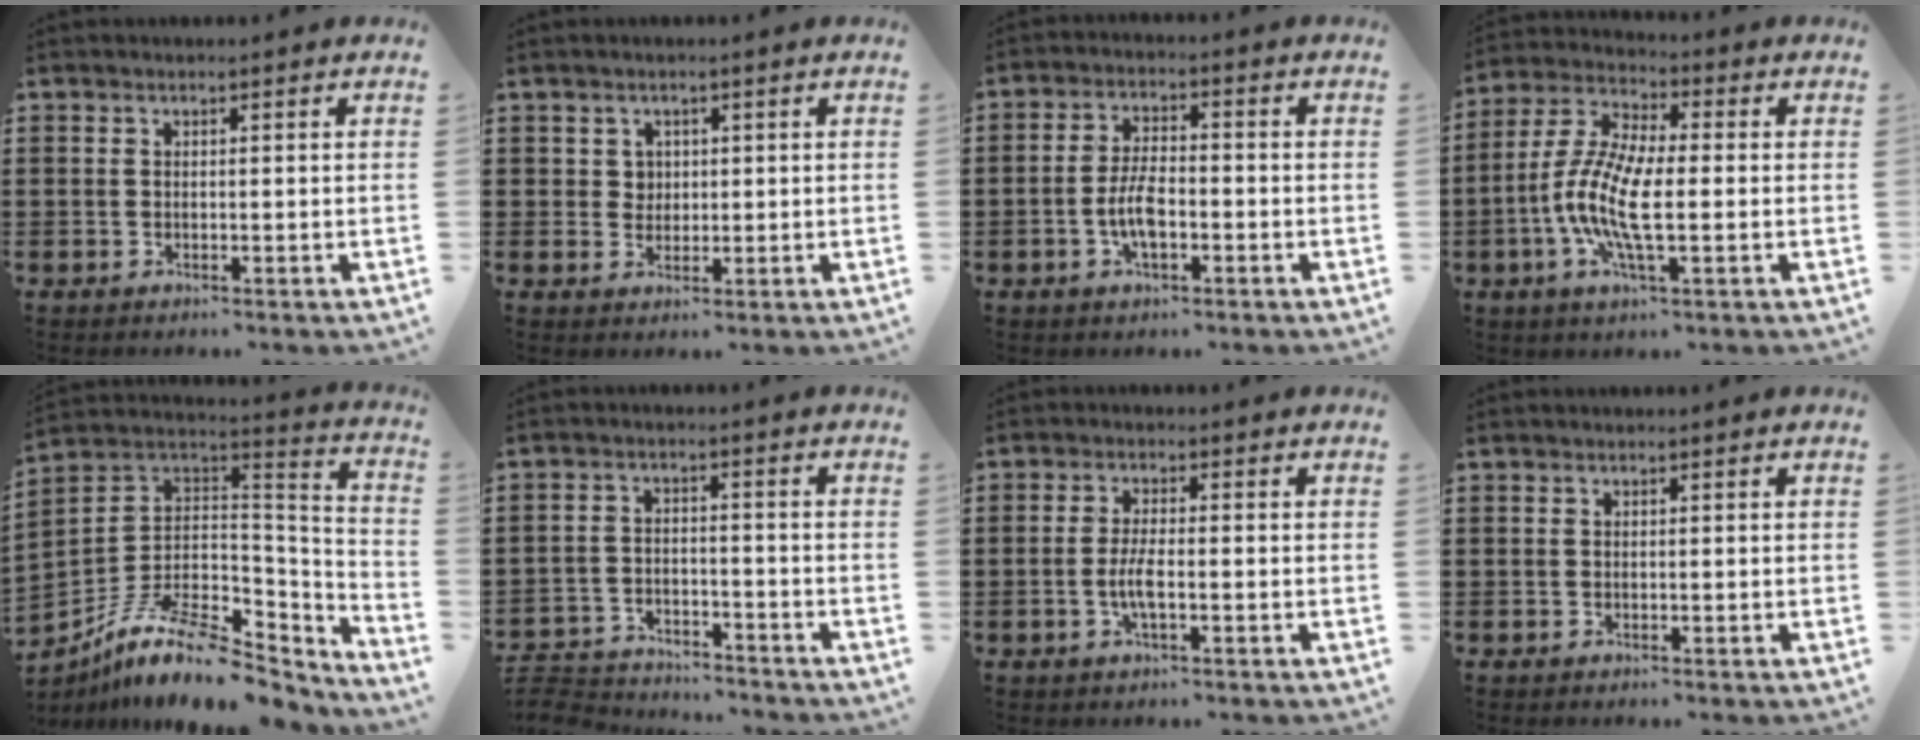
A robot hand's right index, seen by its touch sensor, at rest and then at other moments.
{"total": 2.0, "force": [0.8, 1.8, 0.5], "torque": [-0.017, 0.006, 0.016]}
{"total": 5.5, "force": [-1.6, 2.3, 4.8], "torque": [-0.111, -0.002, -0.035]}
{"total": 10.4, "force": [-2.1, 3.2, 9.6], "torque": [-0.225, -0.017, -0.049]}
{"total": 12.7, "force": [-8.7, 5.0, 7.9], "torque": [-0.158, 0.017, -0.159]}
{"total": 4.7, "force": [-4.7, 0.6, 0.2], "torque": [-0.021, 0.003, -0.101]}
{"total": 3.7, "force": [-1.0, 0.9, 3.5], "torque": [-0.083, -0.007, -0.025]}
{"total": 0.0}